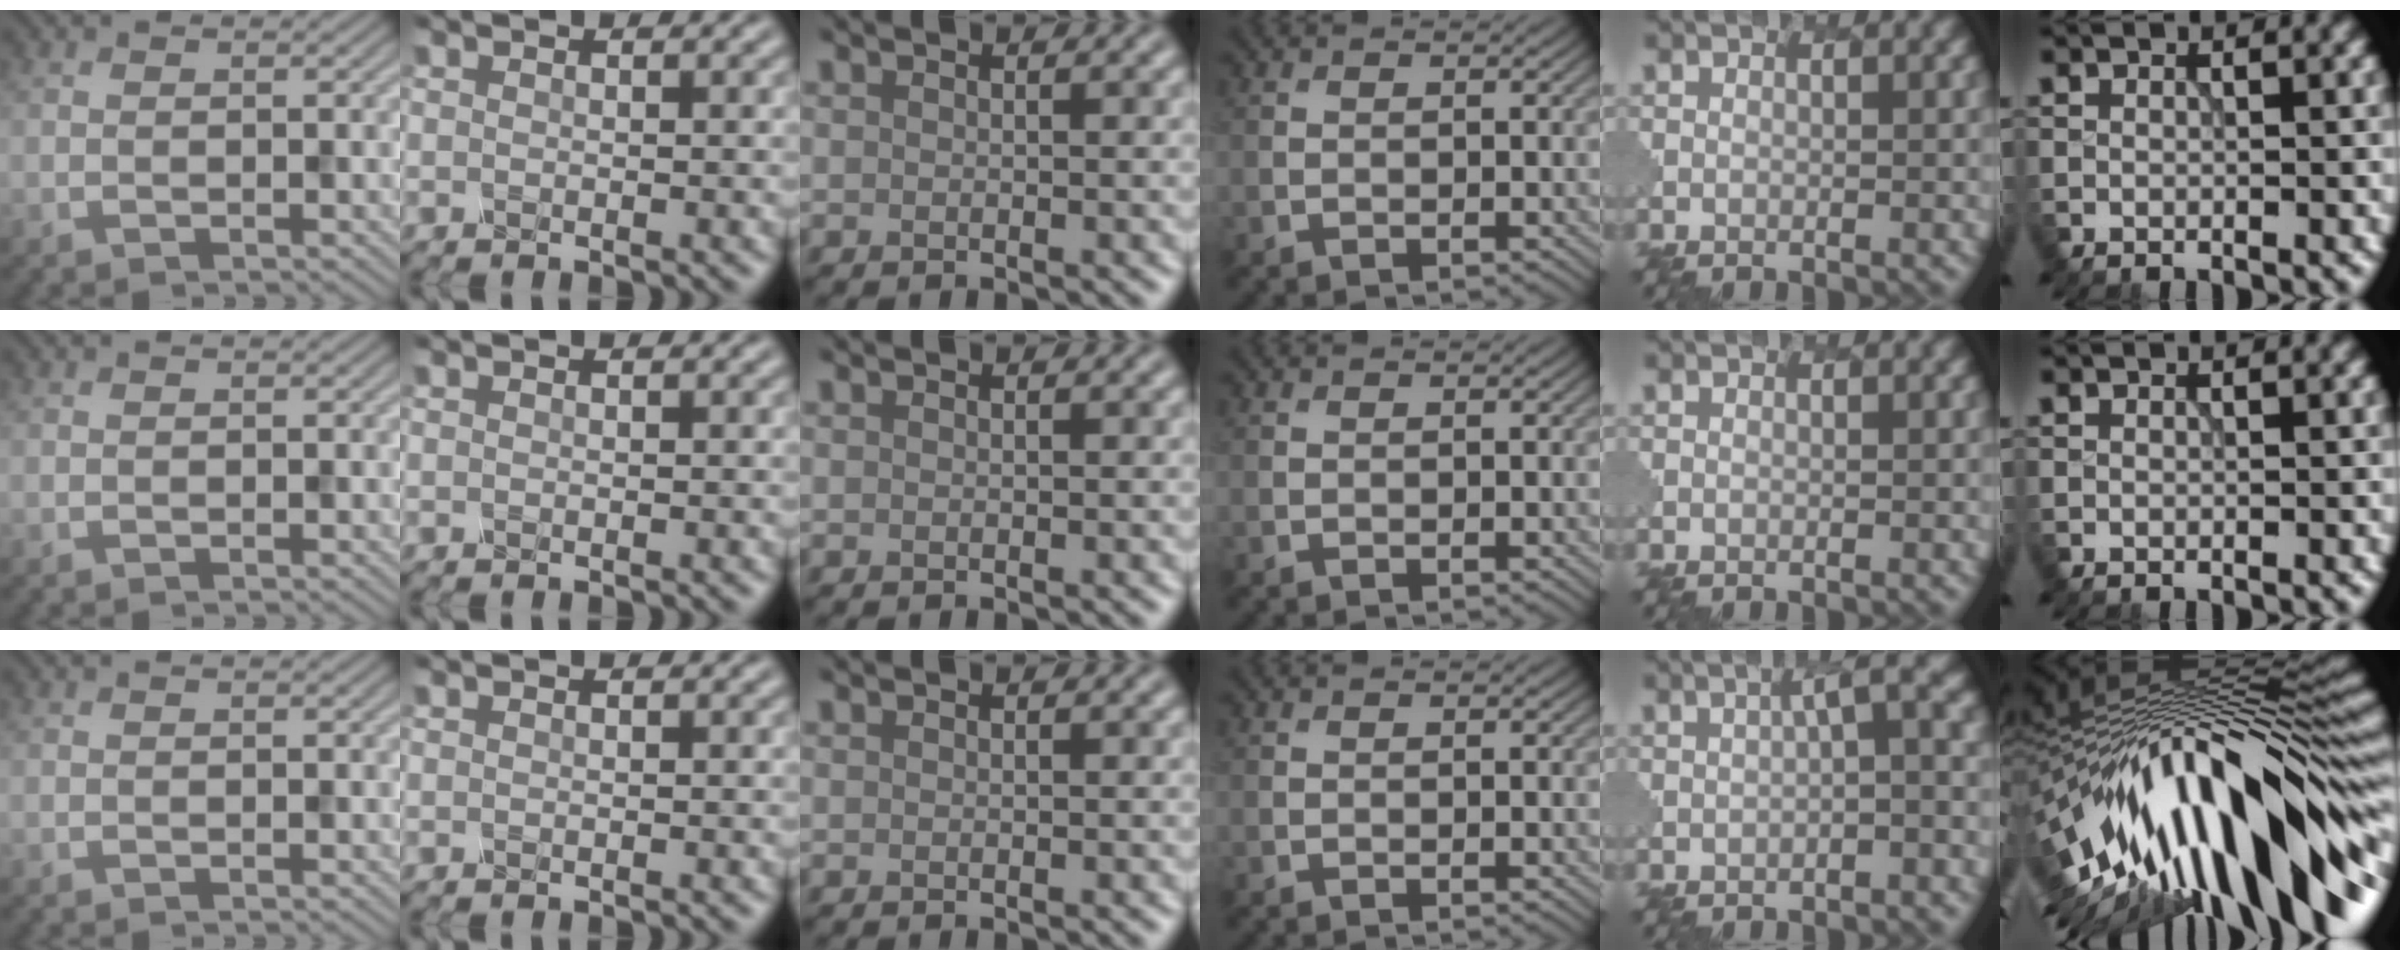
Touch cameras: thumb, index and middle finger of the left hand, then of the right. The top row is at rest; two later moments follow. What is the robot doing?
{"motion": "dispense", "object": "dispenser bottle"}